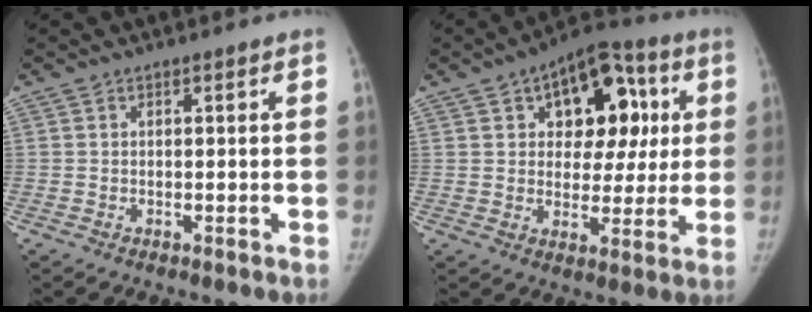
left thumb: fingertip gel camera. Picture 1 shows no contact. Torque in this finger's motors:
{"motor_torque": [-0.14, 0.95, 0.18, -0.09, 0.09]}